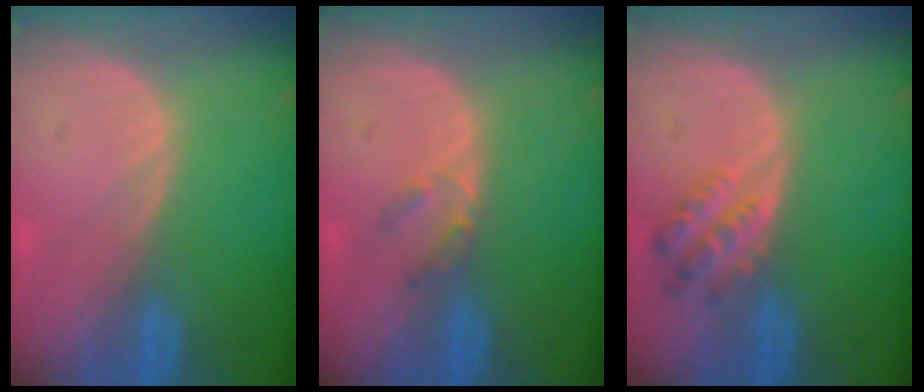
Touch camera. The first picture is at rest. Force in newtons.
{"total": 2.3, "press": 2.0, "slide": 1.1}
{"total": 4.4, "press": 4.3, "slide": 0.9}